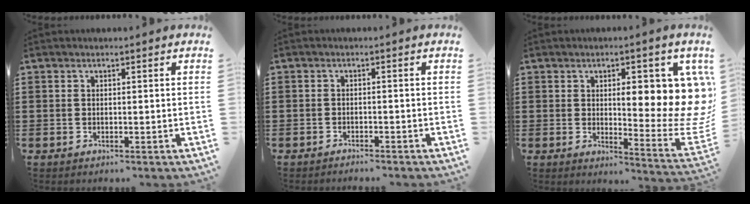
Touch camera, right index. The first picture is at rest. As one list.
[{"total": 1.2, "force": [-1.2, 0.1, 0.1], "torque": [-0.005, 0.002, -0.025]}, {"total": 11.6, "force": [3.4, 4.4, 10.2], "torque": [-0.120, -0.029, 0.053]}]